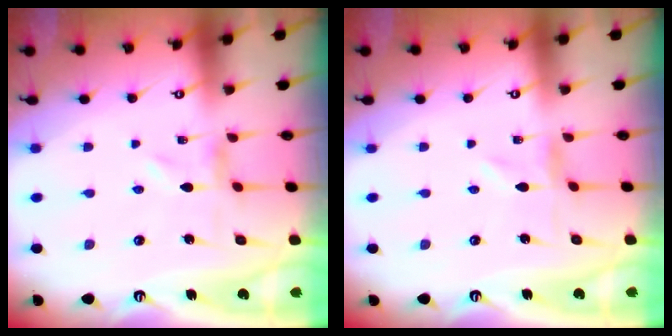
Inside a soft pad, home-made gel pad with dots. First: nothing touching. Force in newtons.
{"total": 0.7, "press": 0.7, "slide": 0.2}